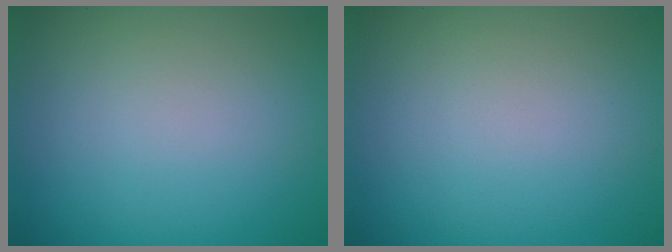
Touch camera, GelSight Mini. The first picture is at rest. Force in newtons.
{"total": 0.0}